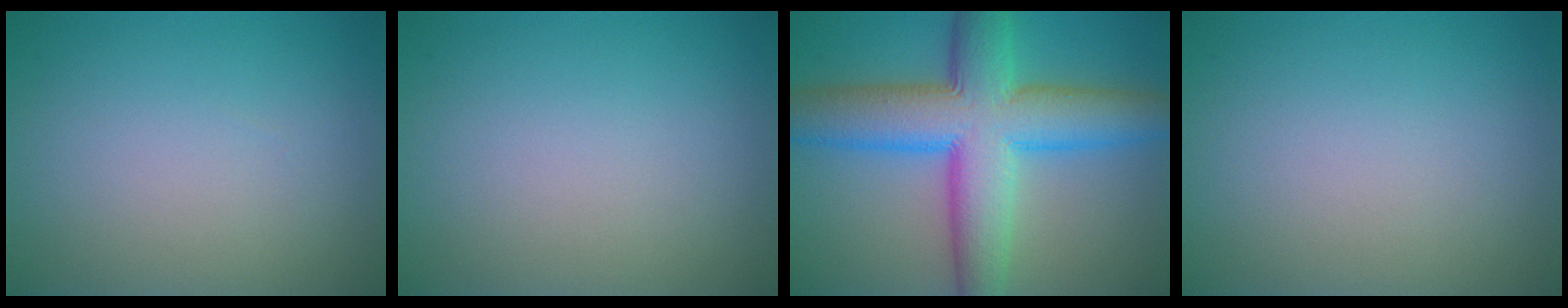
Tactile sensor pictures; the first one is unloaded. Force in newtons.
{"total": 0.0}
{"total": 11.0, "press": 11.0, "slide": 0.3}
{"total": 0.0}